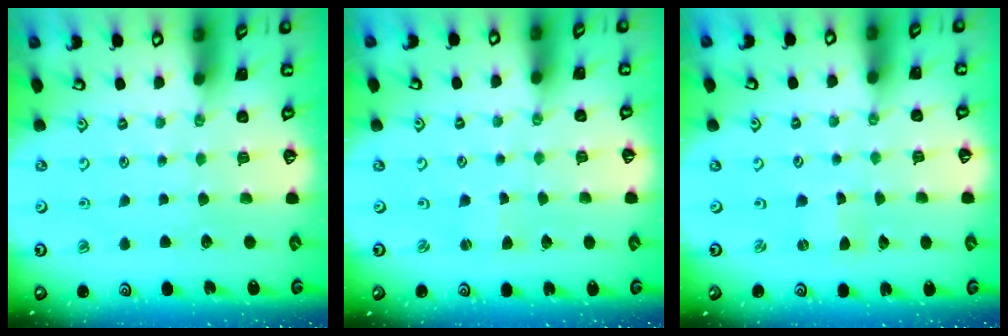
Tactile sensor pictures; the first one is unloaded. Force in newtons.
{"total": 0.9, "press": 0.8, "slide": 0.2}
{"total": 0.0}